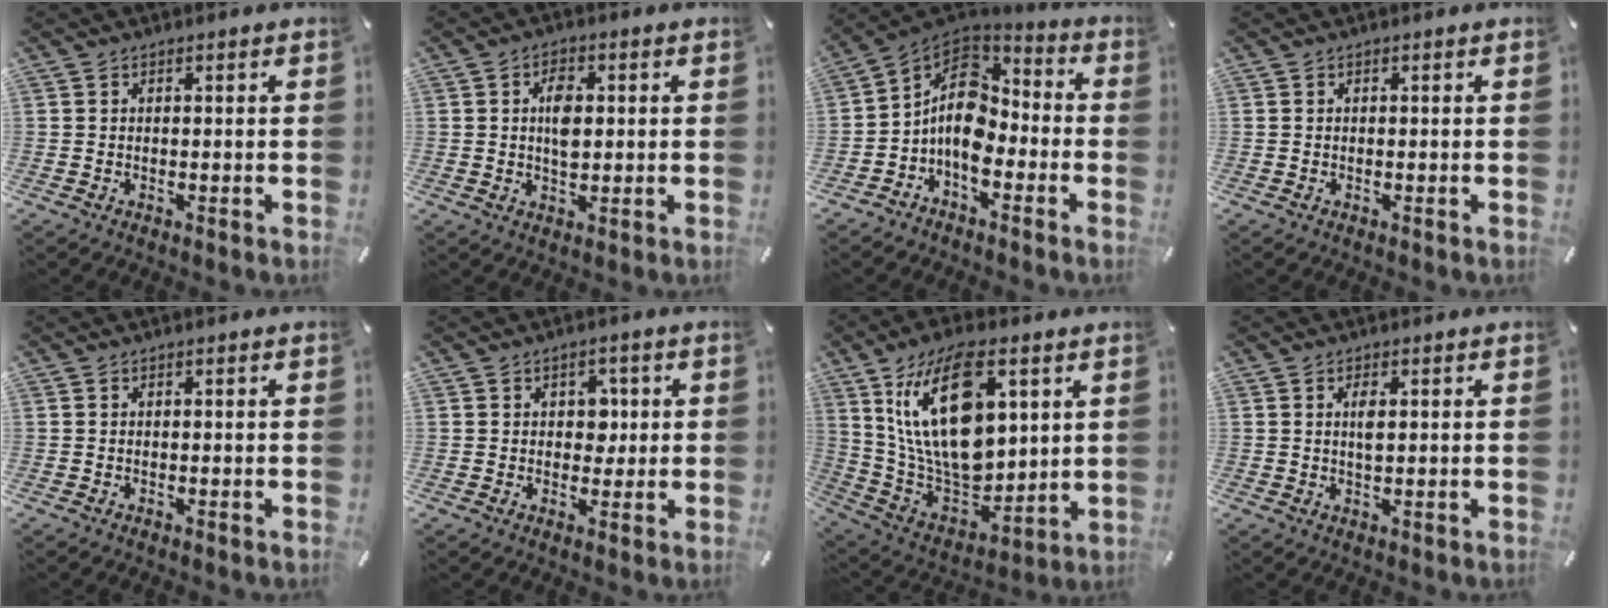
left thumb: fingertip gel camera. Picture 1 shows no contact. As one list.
[{"total": 5.3, "force": [0.7, 3.1, 4.3], "torque": [-0.081, -0.001, 0.005]}, {"total": 12.7, "force": [-3.4, 8.9, 8.4], "torque": [-0.169, 0.012, -0.064]}, {"total": 0.0}, {"total": 0.0}, {"total": 4.7, "force": [0.5, 3.7, 2.8], "torque": [-0.029, -0.004, -0.001]}, {"total": 23.1, "force": [8.5, 12.7, 17.3], "torque": [-0.370, -0.041, 0.136]}, {"total": 3.7, "force": [0.8, 2.0, 3.0], "torque": [-0.049, 0.001, 0.008]}]